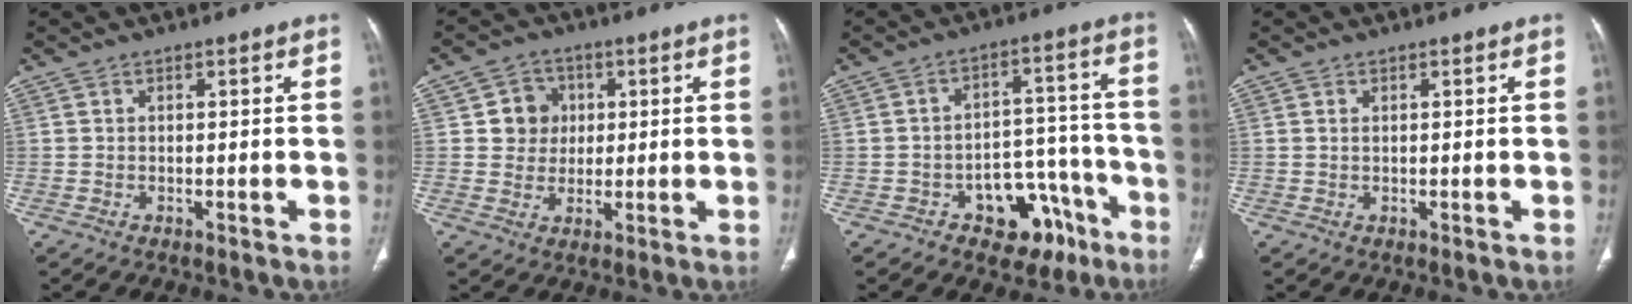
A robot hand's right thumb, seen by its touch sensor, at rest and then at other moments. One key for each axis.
{"total": 6.4, "fx": 1.3, "fy": 6.0, "fz": 1.9, "tx": 0.006, "ty": 0.004, "tz": 0.018}
{"total": 12.3, "fx": -6.8, "fy": 8.2, "fz": 6.1, "tx": -0.032, "ty": 0.072, "tz": -0.089}
{"total": 0.6, "fx": 0.3, "fy": 0.3, "fz": 0.4, "tx": -0.012, "ty": 0.000, "tz": 0.006}